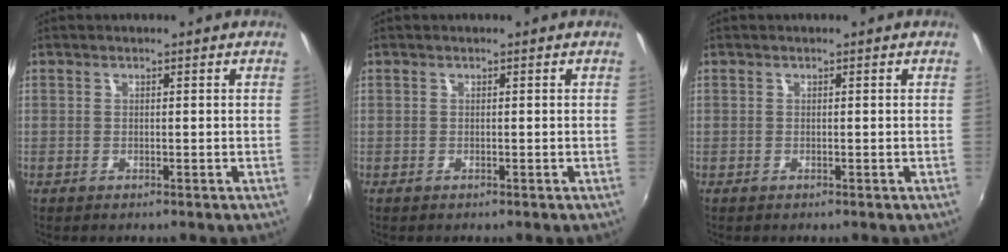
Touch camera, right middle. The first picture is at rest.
{"total": 0.0}
{"total": 0.0}